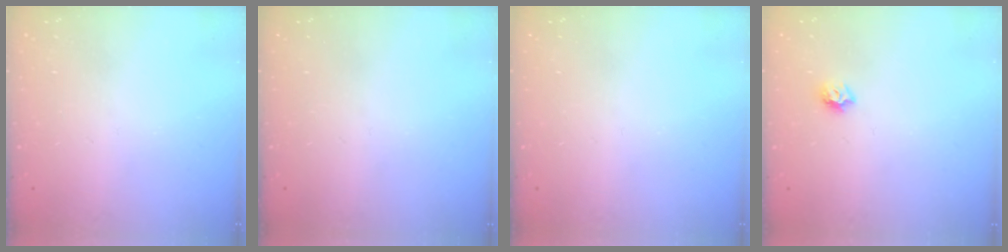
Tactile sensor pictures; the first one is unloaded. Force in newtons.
{"total": 0.0}
{"total": 0.0}
{"total": 5.8, "press": 5.8, "slide": 0.7}